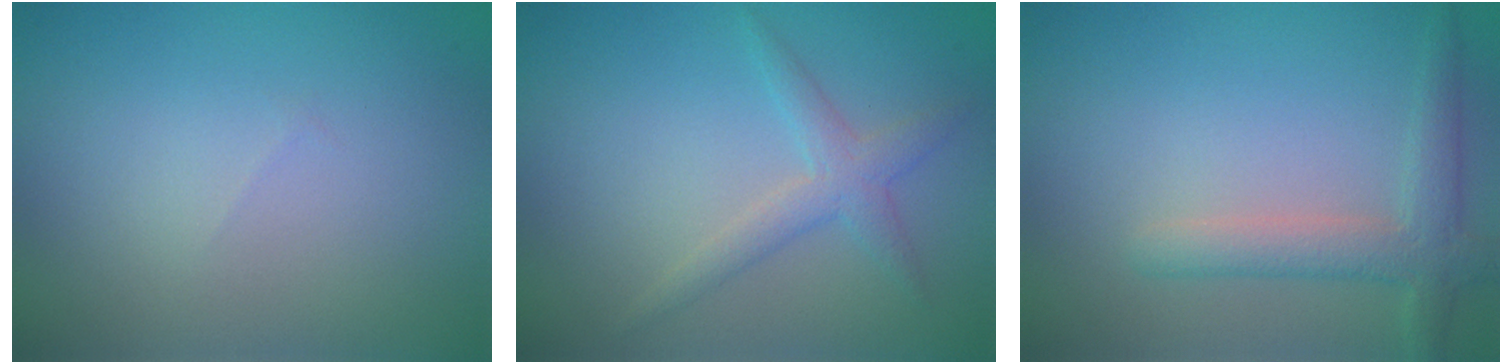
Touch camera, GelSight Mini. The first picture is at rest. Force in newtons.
{"total": 2.2, "press": 2.2, "slide": 0.1}
{"total": 3.0, "press": 3.0, "slide": 0.2}